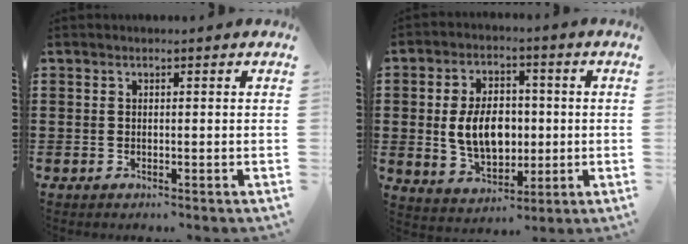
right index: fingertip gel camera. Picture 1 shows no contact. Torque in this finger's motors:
{"motor_torque": [1.06, 0.37, 0.67, 0.21]}